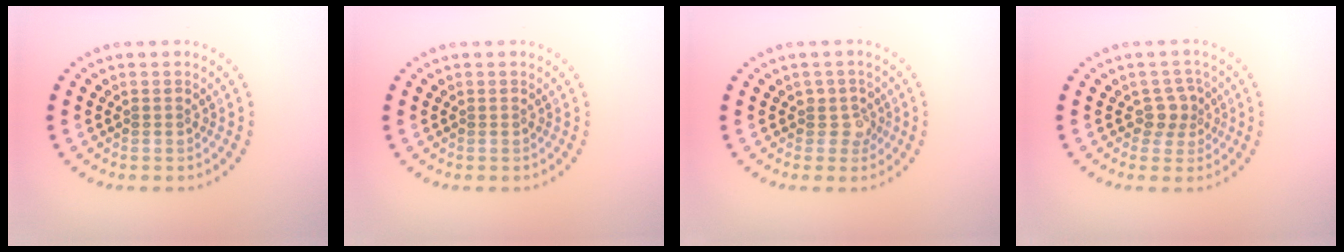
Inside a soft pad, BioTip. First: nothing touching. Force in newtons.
{"total": 0.0}
{"total": 1.9, "press": 1.5, "slide": 1.1}
{"total": 2.0, "press": 1.5, "slide": 1.3}